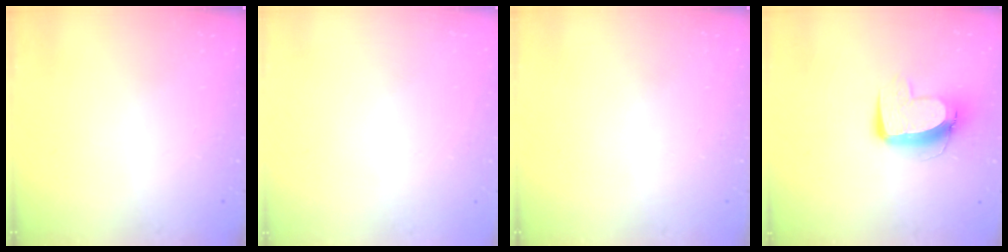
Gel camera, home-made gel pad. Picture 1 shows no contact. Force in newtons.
{"total": 0.0}
{"total": 0.0}
{"total": 10.9, "press": 10.9, "slide": 1.2}